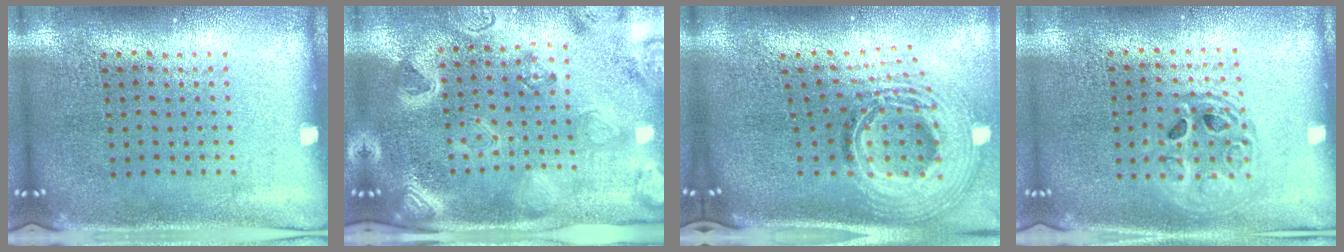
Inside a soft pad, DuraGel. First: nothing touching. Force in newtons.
{"total": 3.0, "press": 3.0, "slide": 0.5}
{"total": 2.9, "press": 2.0, "slide": 2.0}
{"total": 1.6, "press": 1.4, "slide": 0.7}